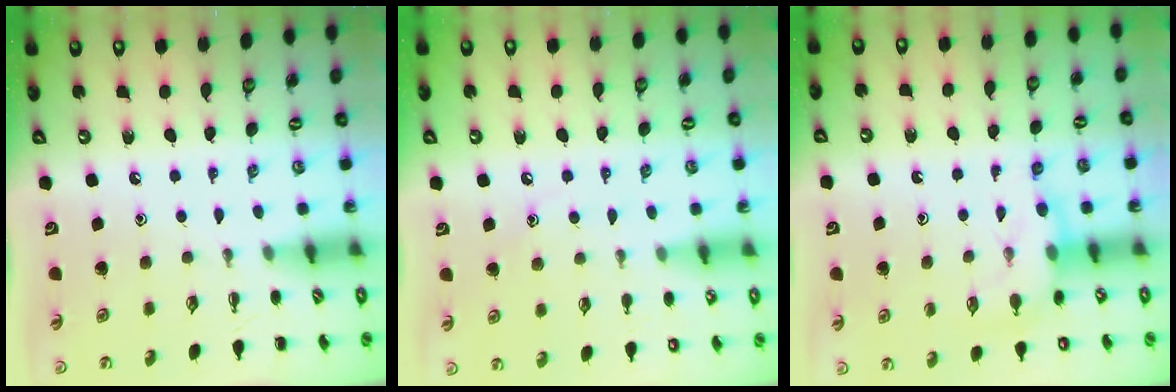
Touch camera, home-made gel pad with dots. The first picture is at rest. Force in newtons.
{"total": 8.3, "press": 8.1, "slide": 1.9}
{"total": 9.2, "press": 9.2, "slide": 0.6}